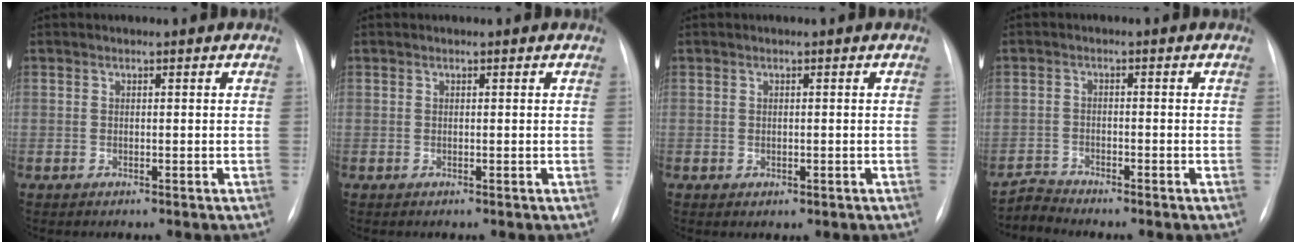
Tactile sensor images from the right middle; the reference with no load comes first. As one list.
[{"total": 0.0}, {"total": 0.8, "force": [-0.2, 0.6, 0.5], "torque": [-0.009, -0.001, 0.001]}, {"total": 2.6, "force": [-2.4, -0.3, -0.9], "torque": [0.026, -0.017, -0.045]}]